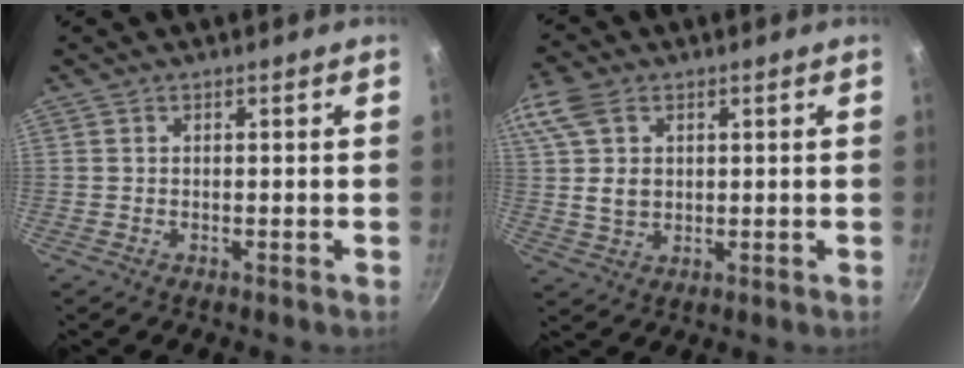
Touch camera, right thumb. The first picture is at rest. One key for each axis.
{"total": 9.6, "fx": 2.8, "fy": 6.7, "fz": 6.2, "tx": -0.114, "ty": 0.000, "tz": 0.051}